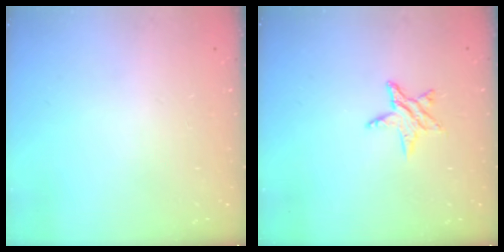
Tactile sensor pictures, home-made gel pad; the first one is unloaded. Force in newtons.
{"total": 5.4, "press": 5.3, "slide": 0.6}